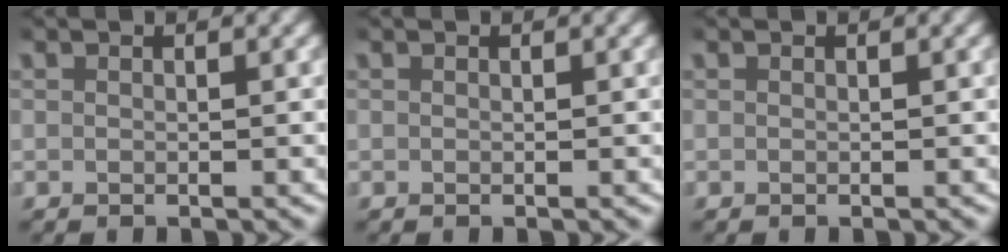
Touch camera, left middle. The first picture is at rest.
{"total": 0.0}
{"total": 0.0}